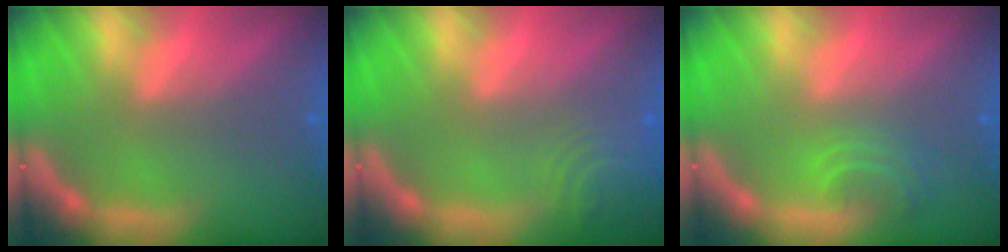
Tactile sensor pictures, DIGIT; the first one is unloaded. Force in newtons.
{"total": 5.0}
{"total": 2.4}